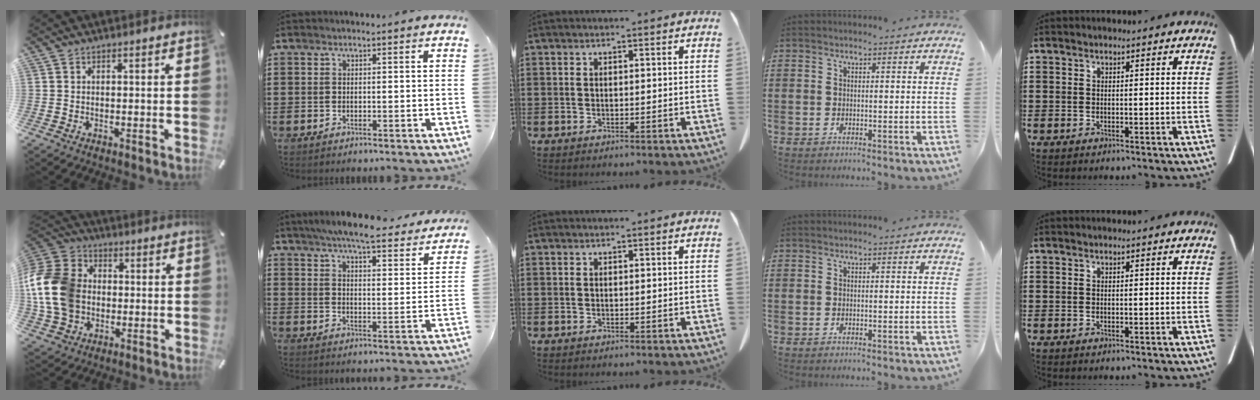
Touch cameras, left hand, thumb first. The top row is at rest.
{"thumb": {"total": 17.1, "force": [-0.6, 14.0, 9.7], "torque": [-0.220, 0.011, -0.012]}, "index": {"total": 6.6, "force": [6.1, 0.0, 2.5], "torque": [-0.064, -0.034, 0.106]}}